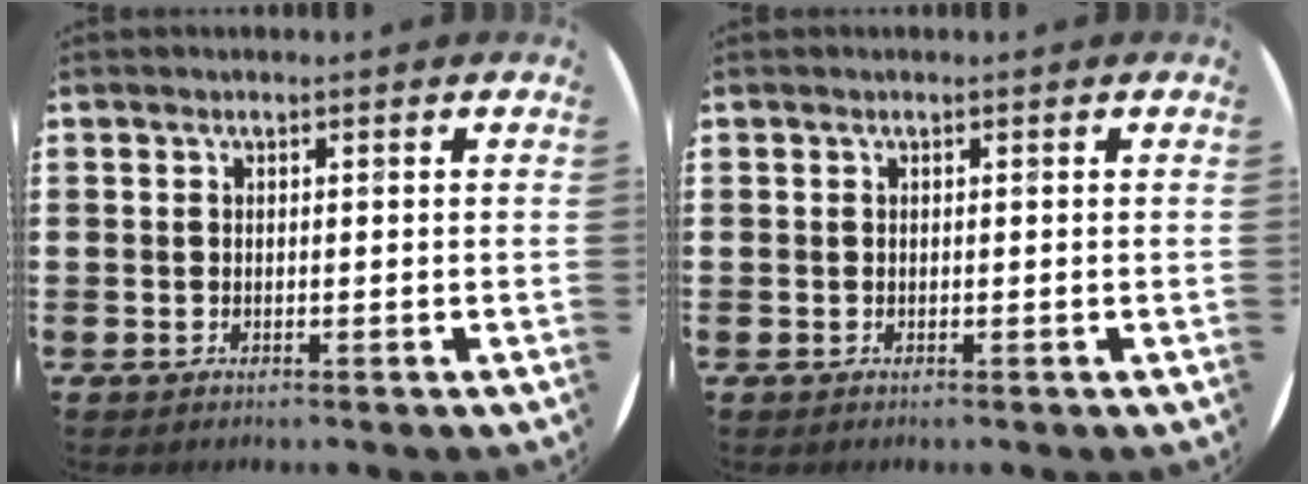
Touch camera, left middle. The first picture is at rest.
{"total": 0.0}